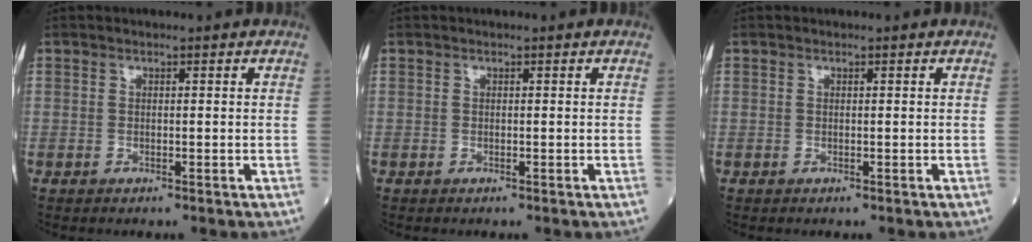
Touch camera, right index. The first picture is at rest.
{"total": 0.0}
{"total": 0.0}